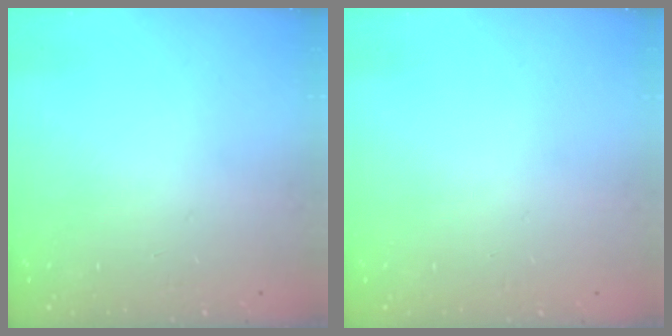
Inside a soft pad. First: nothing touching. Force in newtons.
{"total": 0.0}